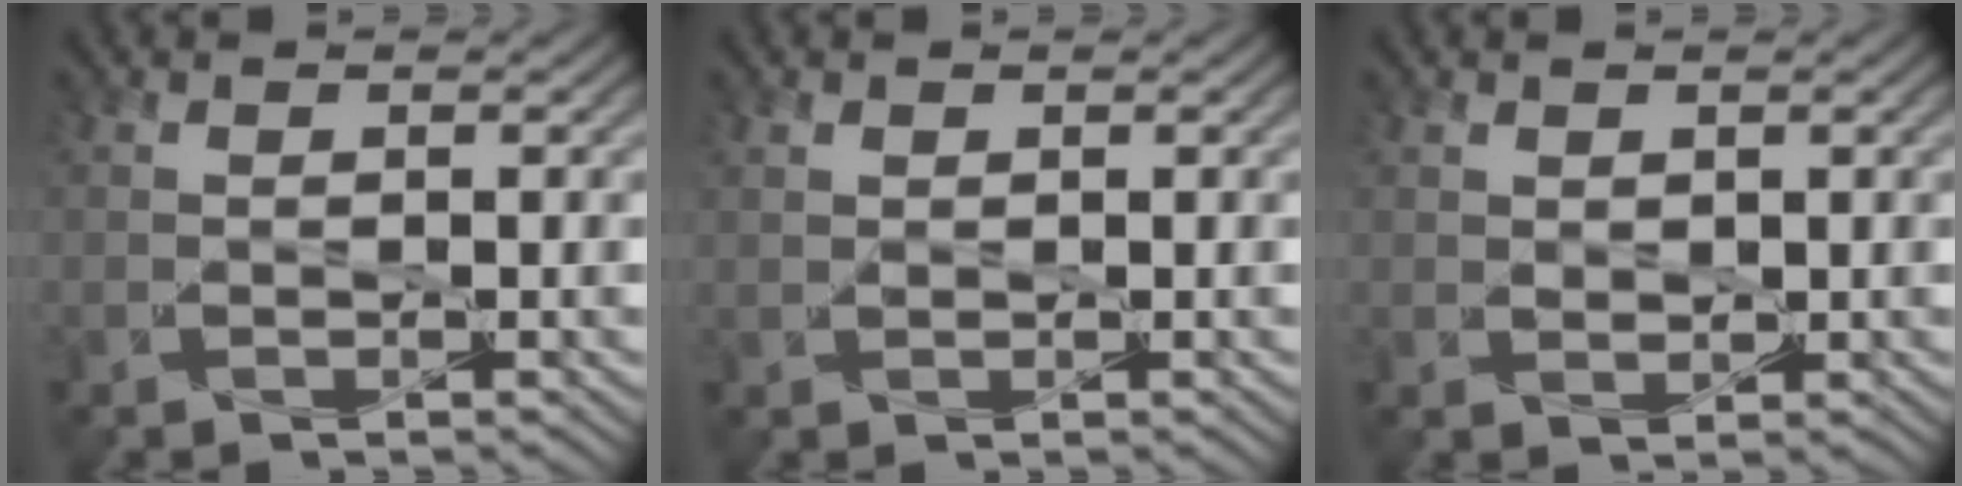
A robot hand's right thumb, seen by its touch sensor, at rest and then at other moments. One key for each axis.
{"total": 0.8, "fx": 0.4, "fy": 0.6, "fz": 0.4, "tx": -0.010, "ty": 0.000, "tz": 0.009}
{"total": 1.1, "fx": 0.8, "fy": 0.7, "fz": 0.2, "tx": -0.010, "ty": -0.001, "tz": 0.018}